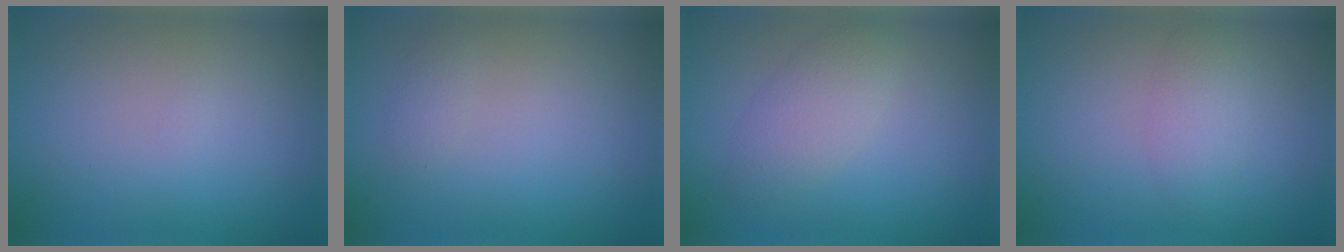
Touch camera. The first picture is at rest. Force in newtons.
{"total": 0.7, "press": 0.7, "slide": 0.1}
{"total": 2.7, "press": 2.7, "slide": 0.1}
{"total": 2.0, "press": 2.0, "slide": 0.0}